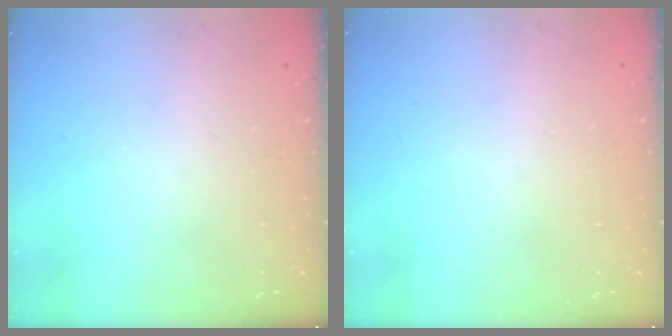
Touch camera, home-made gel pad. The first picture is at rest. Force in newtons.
{"total": 0.8, "press": 0.5, "slide": 0.6}